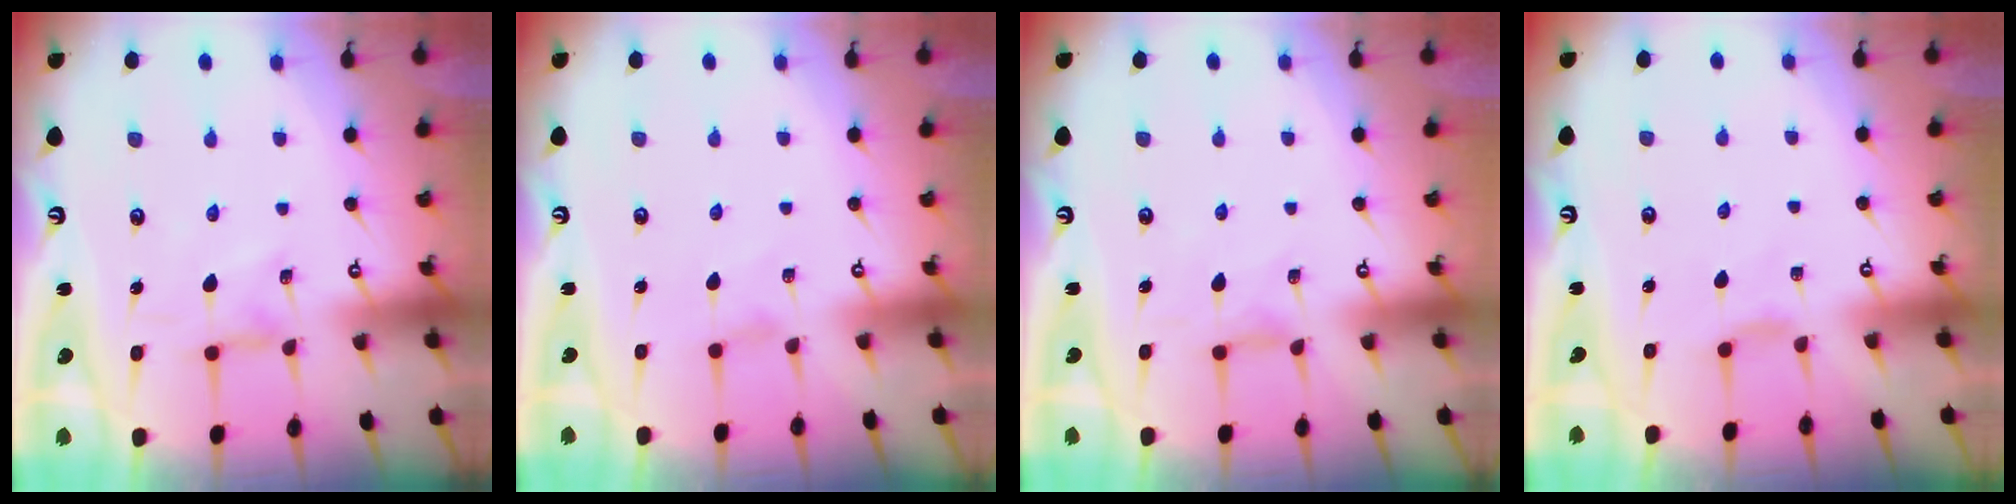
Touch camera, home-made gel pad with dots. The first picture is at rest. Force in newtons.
{"total": 0.0}
{"total": 1.4, "press": 1.4, "slide": 0.2}
{"total": 1.8, "press": 1.7, "slide": 0.5}